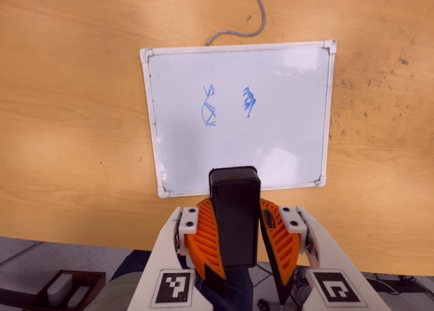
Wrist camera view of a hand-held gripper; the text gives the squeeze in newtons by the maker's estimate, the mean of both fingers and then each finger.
{"total": 10.1, "left": 9.8, "right": 10.5}